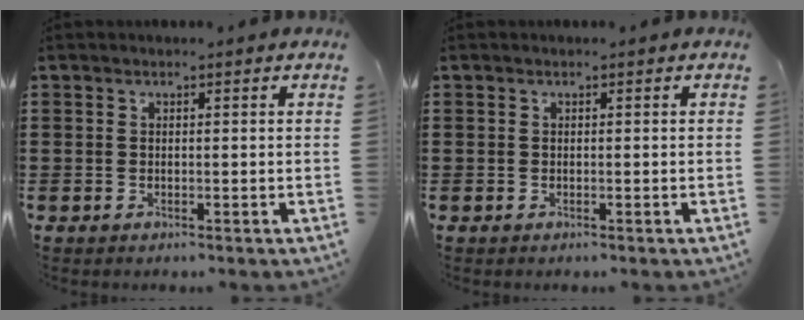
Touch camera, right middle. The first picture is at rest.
{"total": 0.0}